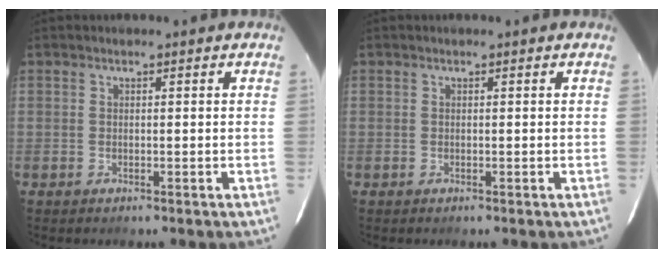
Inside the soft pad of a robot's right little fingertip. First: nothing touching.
{"total": 0.0}